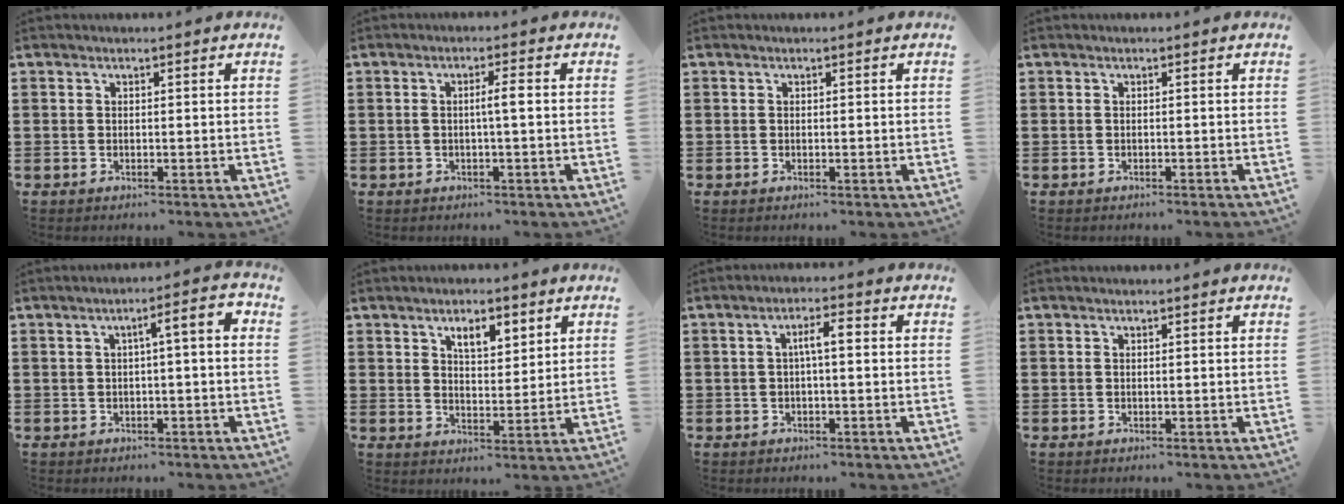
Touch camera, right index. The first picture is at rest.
{"total": 2.4, "force": [-0.1, 0.0, 2.4], "torque": [-0.045, -0.001, -0.006]}
{"total": 0.0}
{"total": 0.0}
{"total": 3.9, "force": [-0.3, 0.3, 3.9], "torque": [-0.072, 0.005, -0.012]}
{"total": 4.3, "force": [2.7, 1.8, 2.8], "torque": [-0.047, 0.002, 0.045]}
{"total": 3.2, "force": [0.0, 0.6, 3.2], "torque": [-0.059, 0.008, -0.004]}
{"total": 0.0}